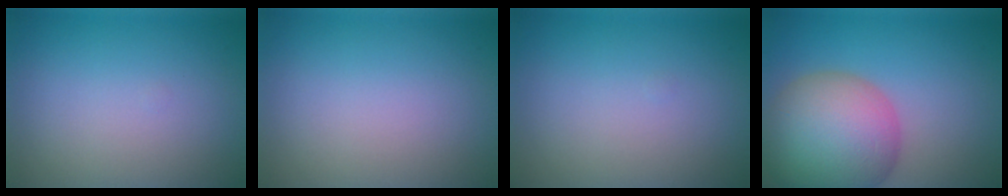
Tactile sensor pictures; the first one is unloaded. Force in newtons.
{"total": 0.0}
{"total": 0.0}
{"total": 11.9, "press": 11.9, "slide": 0.6}